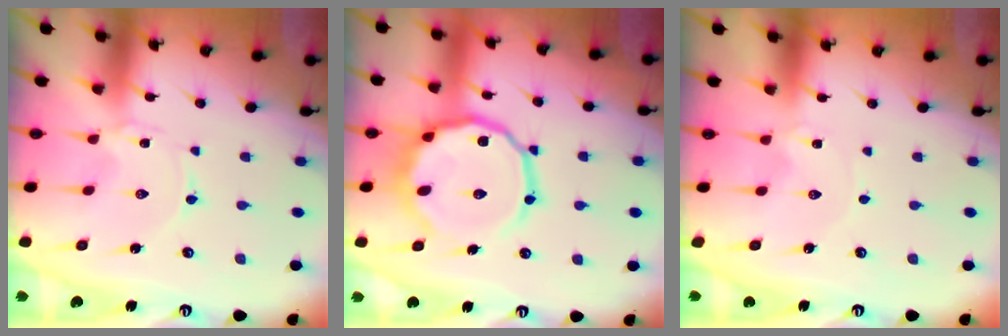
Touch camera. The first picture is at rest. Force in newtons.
{"total": 15.7, "press": 15.5, "slide": 2.2}
{"total": 1.1, "press": 1.1, "slide": 0.1}